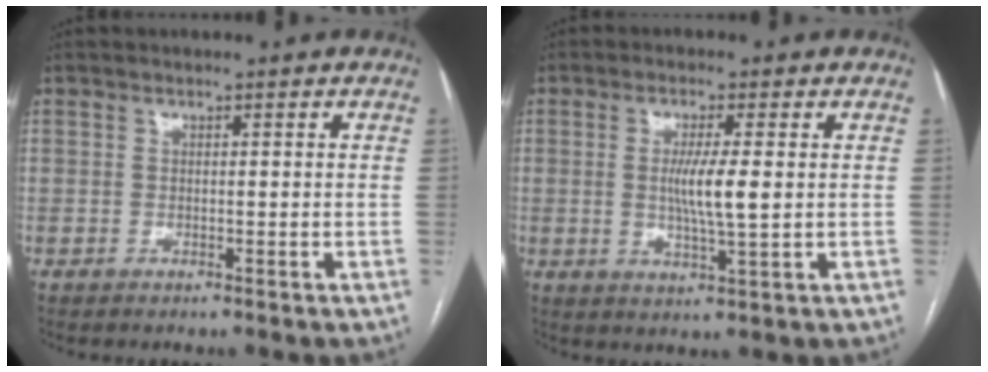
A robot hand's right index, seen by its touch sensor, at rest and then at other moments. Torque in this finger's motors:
{"motor_torque": [1.17, -0.05, 0.66, 0.15]}